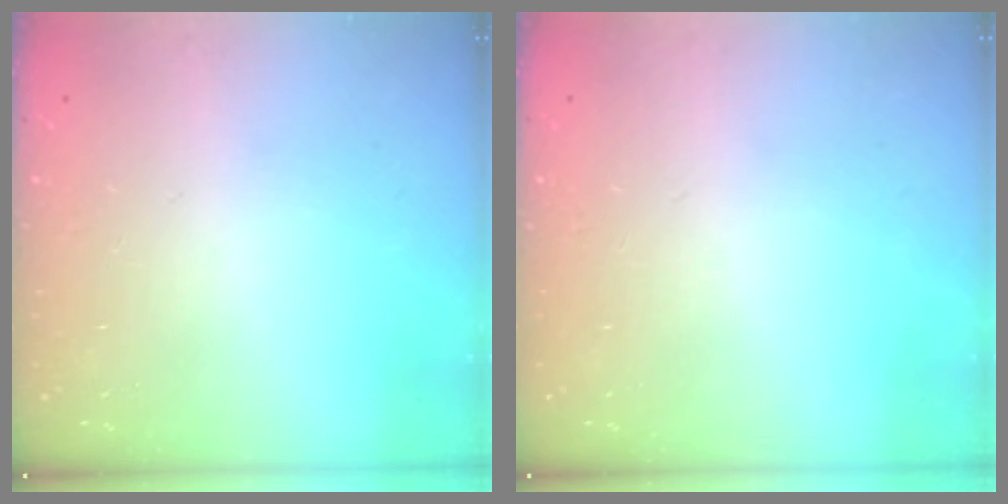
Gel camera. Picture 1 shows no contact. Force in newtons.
{"total": 0.0}